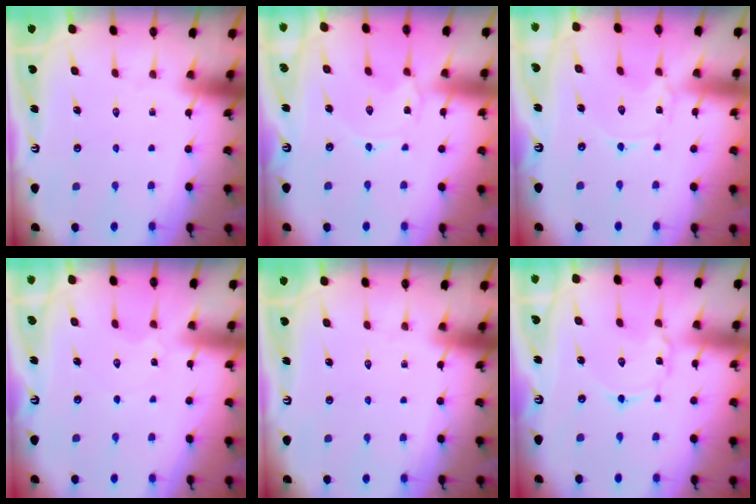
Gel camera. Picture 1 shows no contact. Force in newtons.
{"total": 0.0}
{"total": 0.0}
{"total": 2.8, "press": 2.8, "slide": 0.3}
{"total": 0.0}
{"total": 2.0, "press": 2.0, "slide": 0.2}